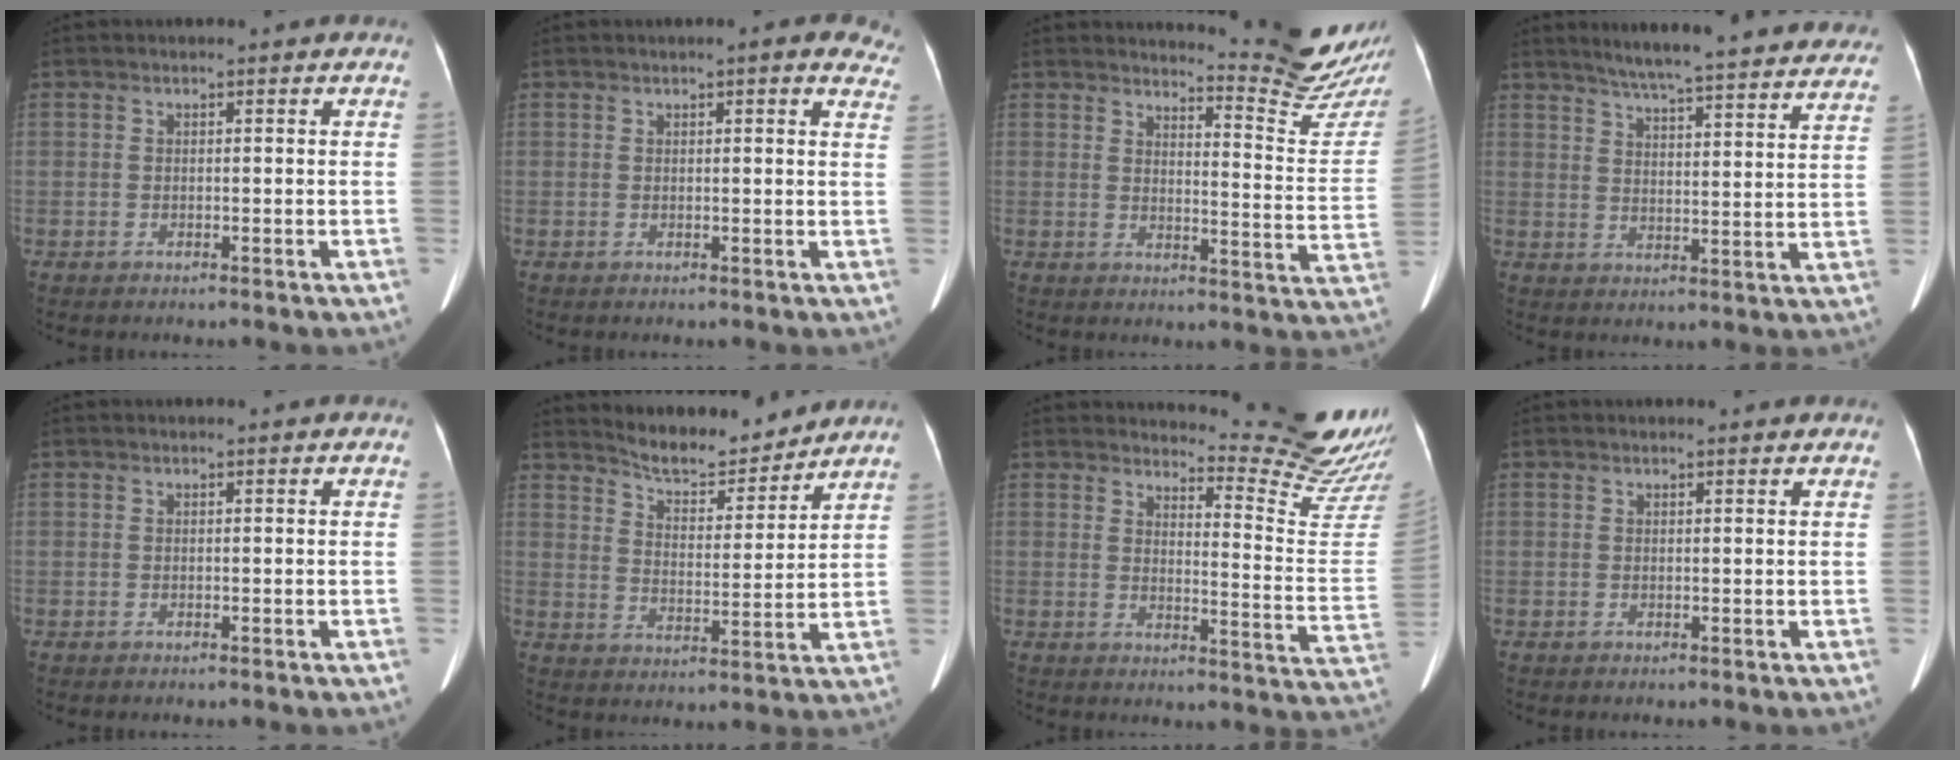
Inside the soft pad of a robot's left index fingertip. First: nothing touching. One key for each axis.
{"total": 5.9, "fx": 4.4, "fy": 1.6, "fz": 3.6, "tx": -0.024, "ty": 0.000, "tz": 0.029}
{"total": 12.2, "fx": 12.0, "fy": -1.6, "fz": 1.6, "tx": -0.018, "ty": -0.108, "tz": 0.139}
{"total": 27.4, "fx": 24.7, "fy": 2.7, "fz": 11.5, "tx": -0.163, "ty": -0.039, "tz": 0.299}
{"total": 0.0}
{"total": 9.6, "fx": 9.3, "fy": 1.4, "fz": 1.8, "tx": -0.034, "ty": -0.003, "tz": 0.152}
{"total": 15.3, "fx": 15.0, "fy": -1.1, "fz": 2.8, "tx": -0.033, "ty": -0.142, "tz": 0.162}
{"total": 1.1, "fx": 1.0, "fy": 0.2, "fz": 0.1, "tx": -0.010, "ty": 0.000, "tz": 0.009}